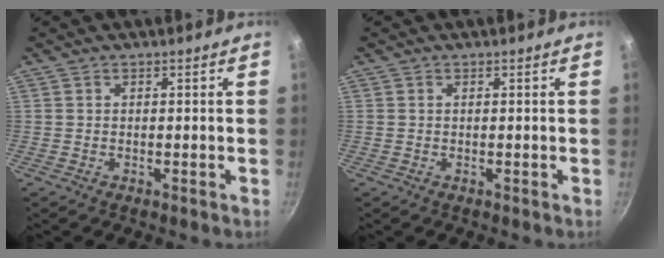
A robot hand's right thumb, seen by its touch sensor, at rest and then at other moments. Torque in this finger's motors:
{"motor_torque": [0.21, 0.05, 0.06, 0.41, 0.04]}